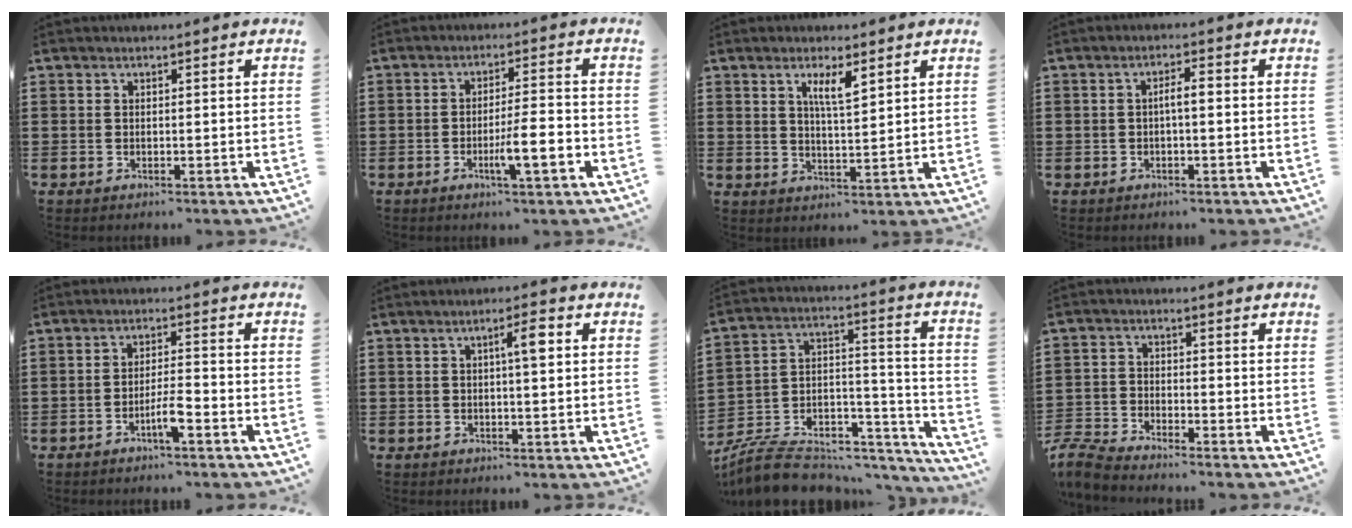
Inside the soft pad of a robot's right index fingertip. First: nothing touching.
{"total": 5.9, "force": [-2.3, 0.7, 5.4], "torque": [-0.087, -0.003, -0.037]}
{"total": 4.3, "force": [2.3, 1.0, 3.4], "torque": [-0.065, 0.002, 0.037]}
{"total": 2.2, "force": [-0.3, 0.4, 2.1], "torque": [-0.039, 0.003, -0.007]}
{"total": 4.1, "force": [-2.3, 0.5, 3.3], "torque": [-0.070, -0.001, -0.046]}
{"total": 3.6, "force": [1.0, 0.7, 3.4], "torque": [-0.053, 0.003, 0.008]}
{"total": 8.0, "force": [-7.0, 3.0, 2.4], "torque": [-0.049, 0.006, -0.132]}
{"total": 4.1, "force": [-4.1, 0.1, 0.7], "torque": [-0.037, -0.010, -0.087]}